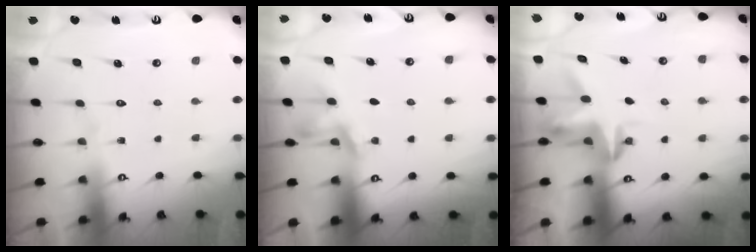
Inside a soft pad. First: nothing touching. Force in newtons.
{"total": 2.3, "press": 2.0, "slide": 1.0}
{"total": 3.4, "press": 3.4, "slide": 0.2}